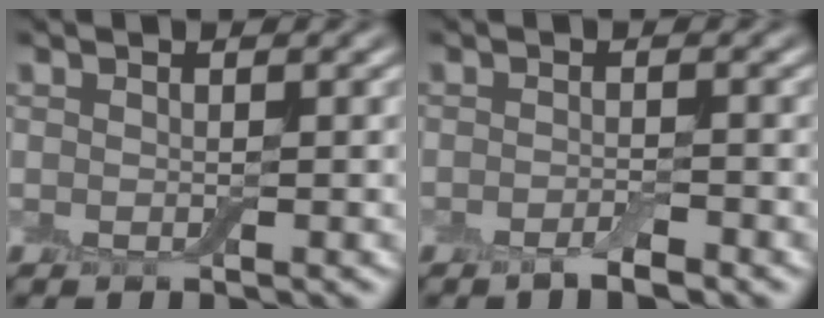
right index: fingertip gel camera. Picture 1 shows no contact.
{"total": 1.8, "force": [-1.2, 0.3, 1.2], "torque": [-0.021, 0.001, -0.024]}